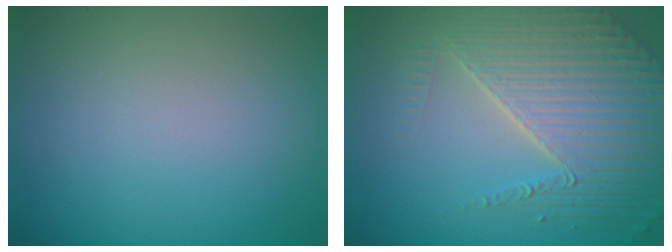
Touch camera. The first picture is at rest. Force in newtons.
{"total": 5.8, "press": 4.8, "slide": 3.2}